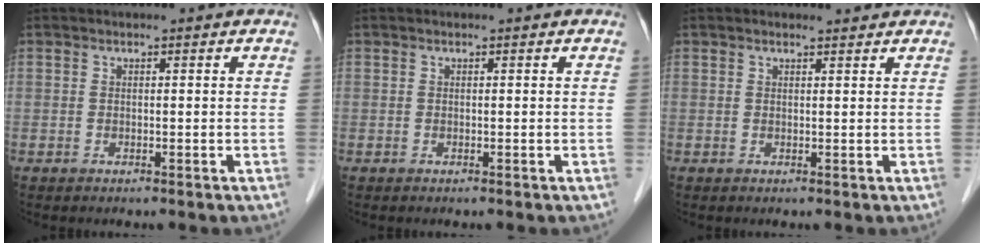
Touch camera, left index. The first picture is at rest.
{"total": 0.0}
{"total": 1.7, "force": [1.6, 0.3, 0.3], "torque": [-0.013, 0.006, 0.022]}